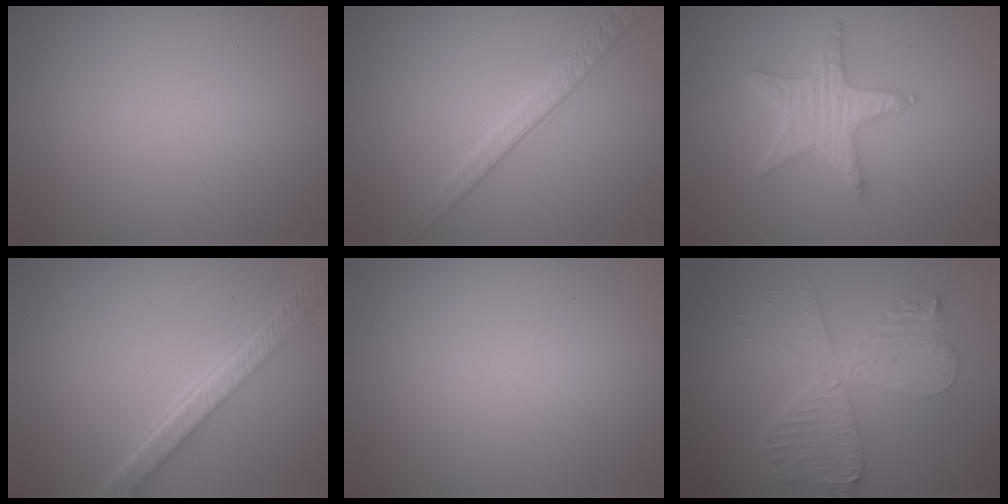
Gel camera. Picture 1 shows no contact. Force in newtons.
{"total": 2.4, "press": 2.0, "slide": 1.4}
{"total": 3.9, "press": 3.6, "slide": 1.6}
{"total": 5.0, "press": 3.7, "slide": 3.3}
{"total": 0.0}
{"total": 5.5, "press": 5.5, "slide": 0.8}